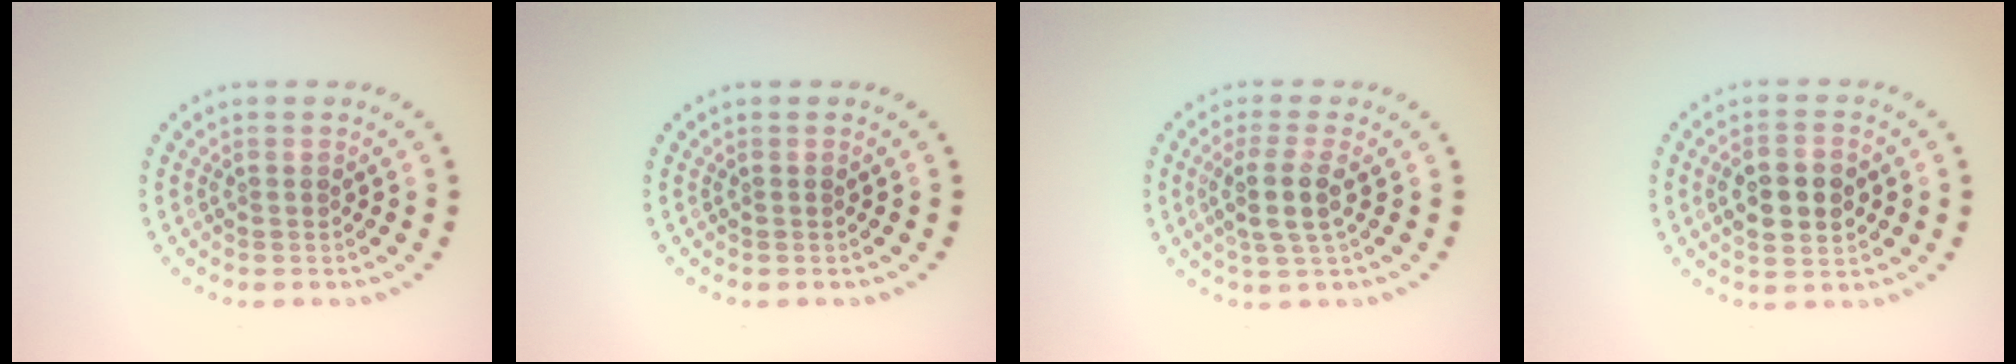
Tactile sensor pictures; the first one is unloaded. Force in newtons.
{"total": 0.0}
{"total": 2.9, "press": 2.3, "slide": 1.7}
{"total": 4.5, "press": 4.5, "slide": 0.2}